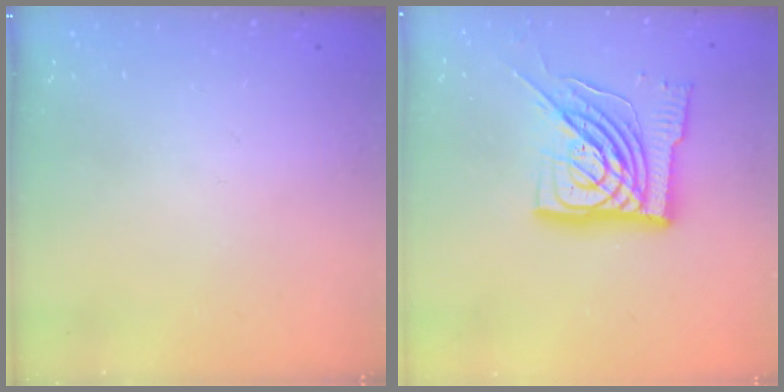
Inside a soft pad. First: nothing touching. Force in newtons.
{"total": 18.2, "press": 18.1, "slide": 1.9}